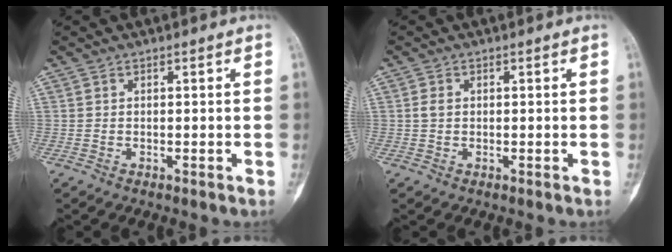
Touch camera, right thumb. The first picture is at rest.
{"total": 1.5, "force": [0.2, 1.2, 1.0], "torque": [-0.018, 0.002, 0.004]}